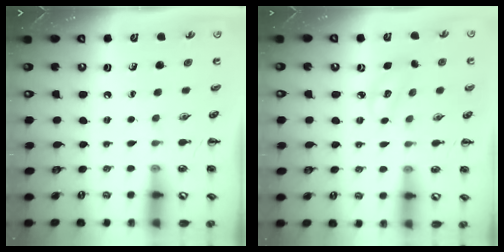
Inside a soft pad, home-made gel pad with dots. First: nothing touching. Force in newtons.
{"total": 3.8, "press": 3.7, "slide": 0.9}